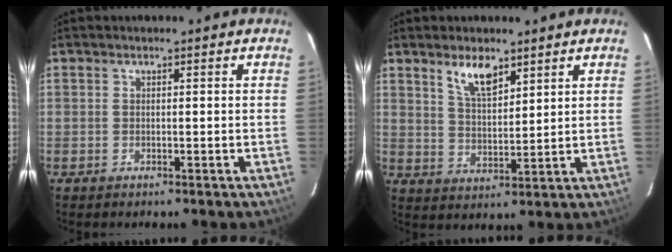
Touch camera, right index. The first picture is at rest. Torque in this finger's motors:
{"motor_torque": [0.21, 0.13, 0.10, 0.05]}